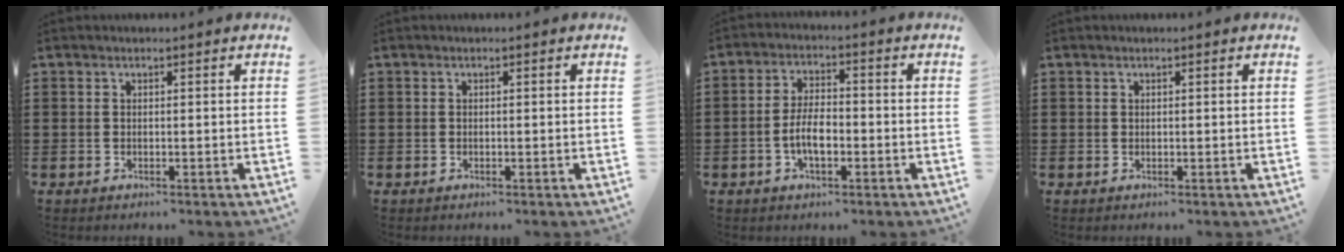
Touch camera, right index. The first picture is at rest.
{"total": 0.0}
{"total": 5.8, "force": [-1.6, 2.5, 5.0], "torque": [-0.106, 0.001, -0.034]}
{"total": 0.0}